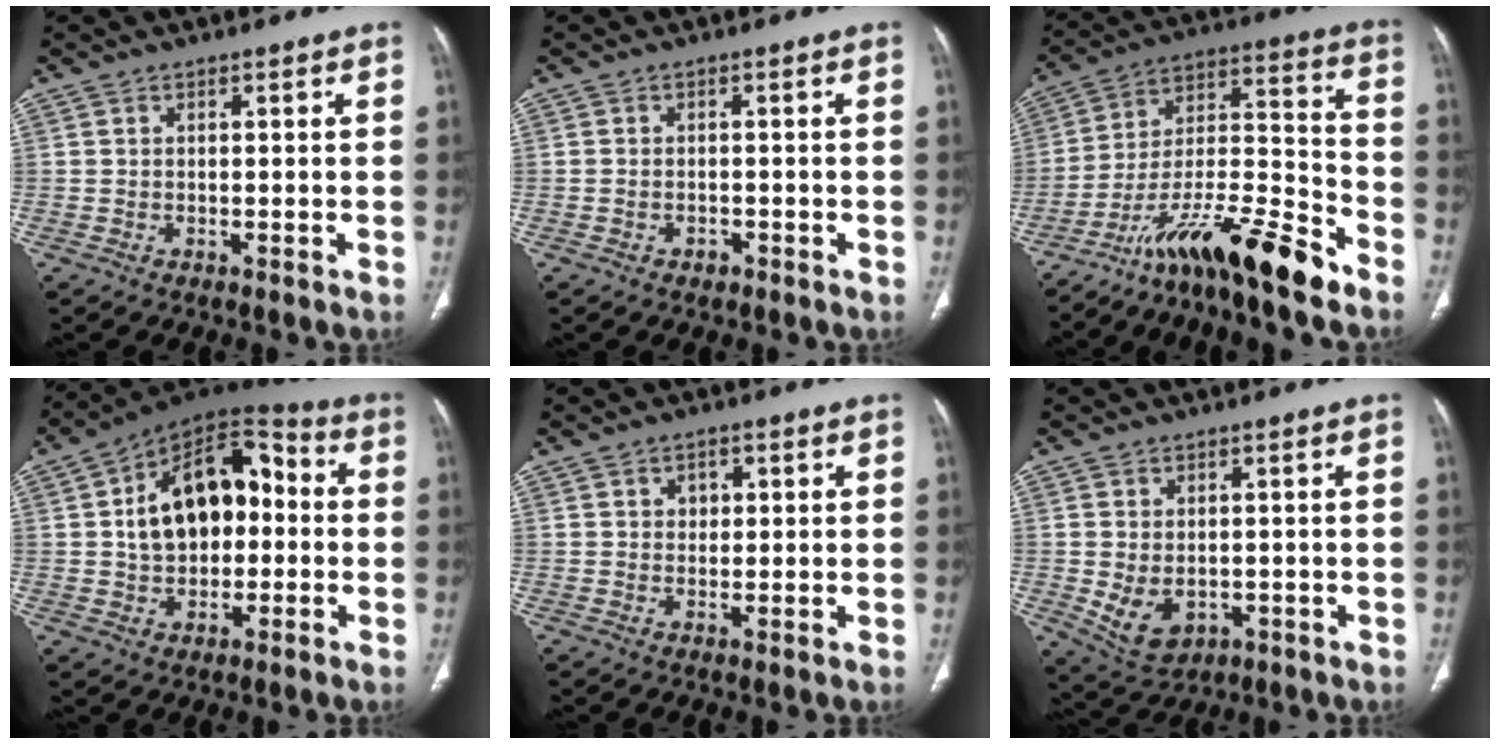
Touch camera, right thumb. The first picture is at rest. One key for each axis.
{"total": 1.3, "fx": -0.7, "fy": 1.0, "fz": 0.5, "tx": -0.011, "ty": 0.008, "tz": -0.007}
{"total": 19.6, "fx": -13.9, "fy": 3.8, "fz": 13.3, "tx": -0.226, "ty": 0.084, "tz": -0.241}
{"total": 18.3, "fx": 1.1, "fy": 11.7, "fz": 14.0, "tx": -0.185, "ty": 0.042, "tz": 0.012}
{"total": 2.7, "fx": 0.9, "fy": 2.1, "fz": 1.5, "tx": -0.008, "ty": -0.001, "tz": 0.012}
{"total": 7.0, "fx": -1.0, "fy": 5.0, "fz": 4.9, "tx": -0.079, "ty": -0.006, "tz": 0.004}